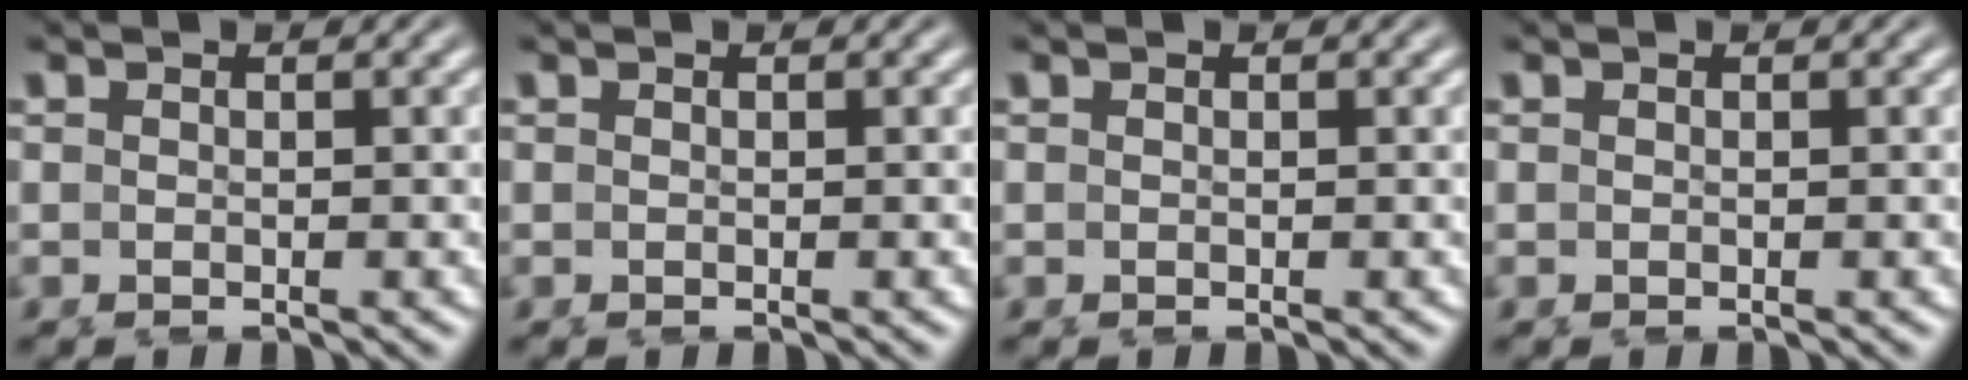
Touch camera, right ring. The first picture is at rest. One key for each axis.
{"total": 0.0}
{"total": 0.0}
{"total": 0.0}